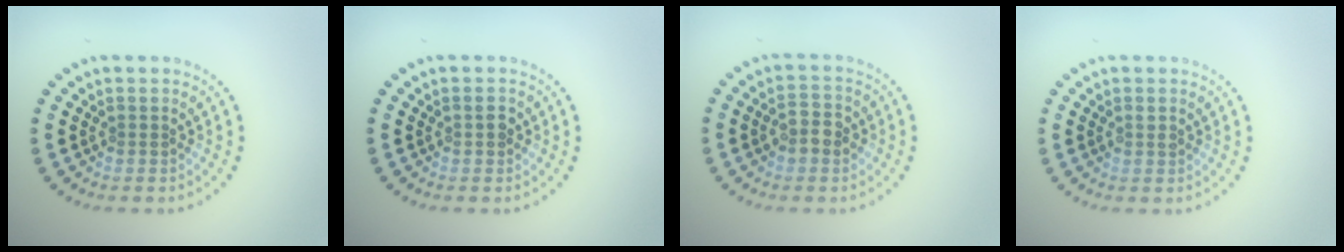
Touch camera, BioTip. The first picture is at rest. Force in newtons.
{"total": 1.3, "press": 1.2, "slide": 0.4}
{"total": 2.3, "press": 2.3, "slide": 0.2}
{"total": 0.7, "press": 0.7, "slide": 0.3}